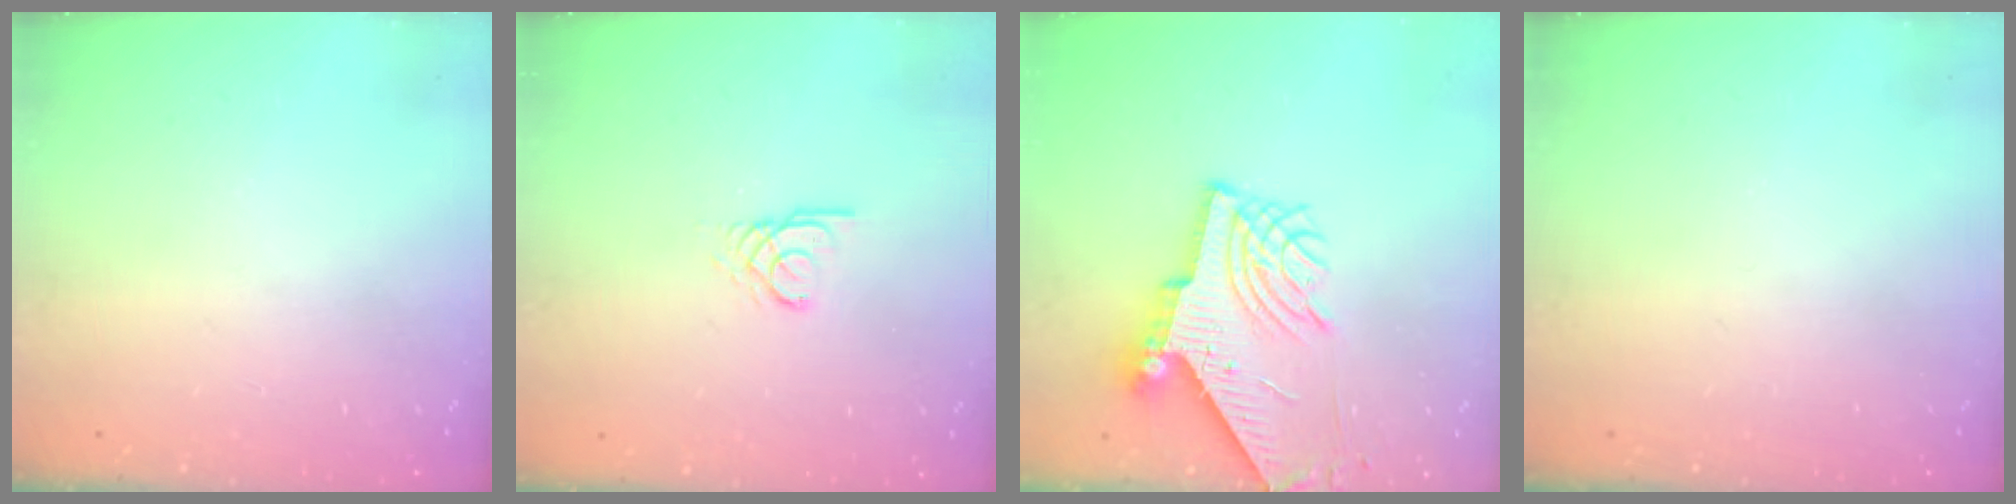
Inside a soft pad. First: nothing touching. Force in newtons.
{"total": 2.4, "press": 2.4, "slide": 0.4}
{"total": 9.7, "press": 9.7, "slide": 1.0}
{"total": 0.0}